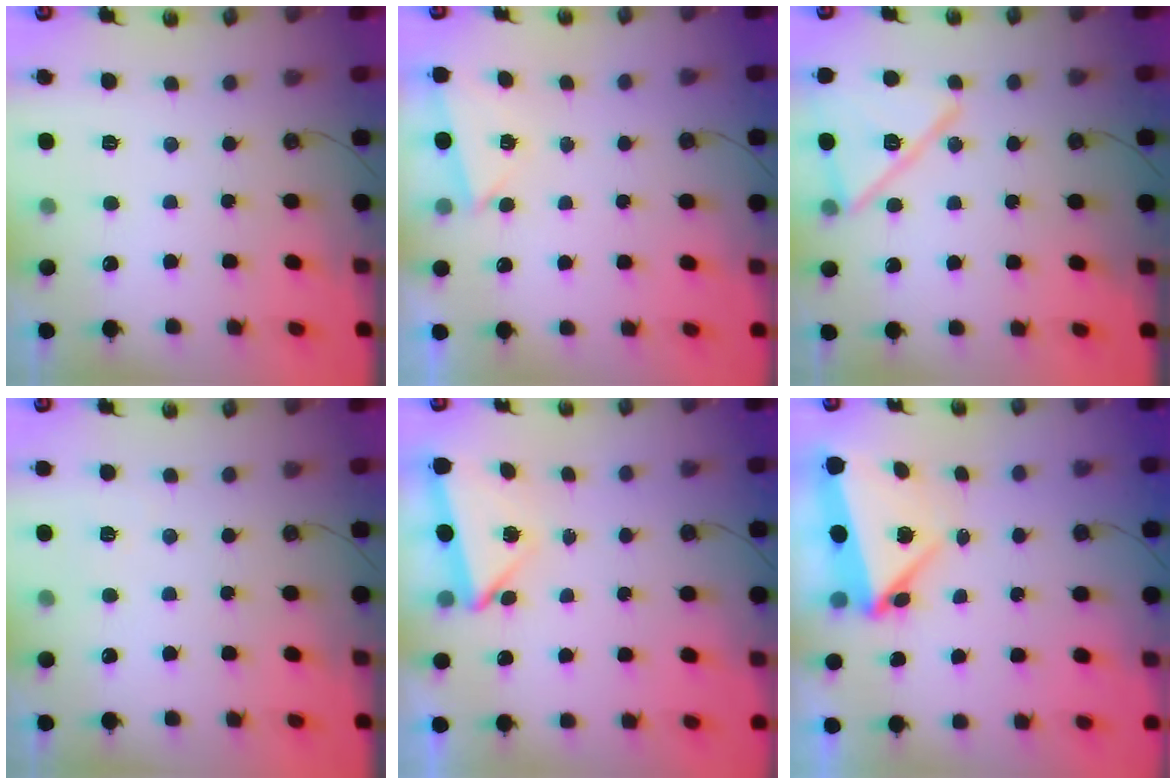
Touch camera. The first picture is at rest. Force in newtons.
{"total": 2.4, "press": 1.8, "slide": 1.7}
{"total": 15.6, "press": 15.6, "slide": 0.4}
{"total": 2.2, "press": 2.1, "slide": 0.7}
{"total": 4.3, "press": 4.1, "slide": 1.0}
{"total": 6.1, "press": 4.6, "slide": 4.1}